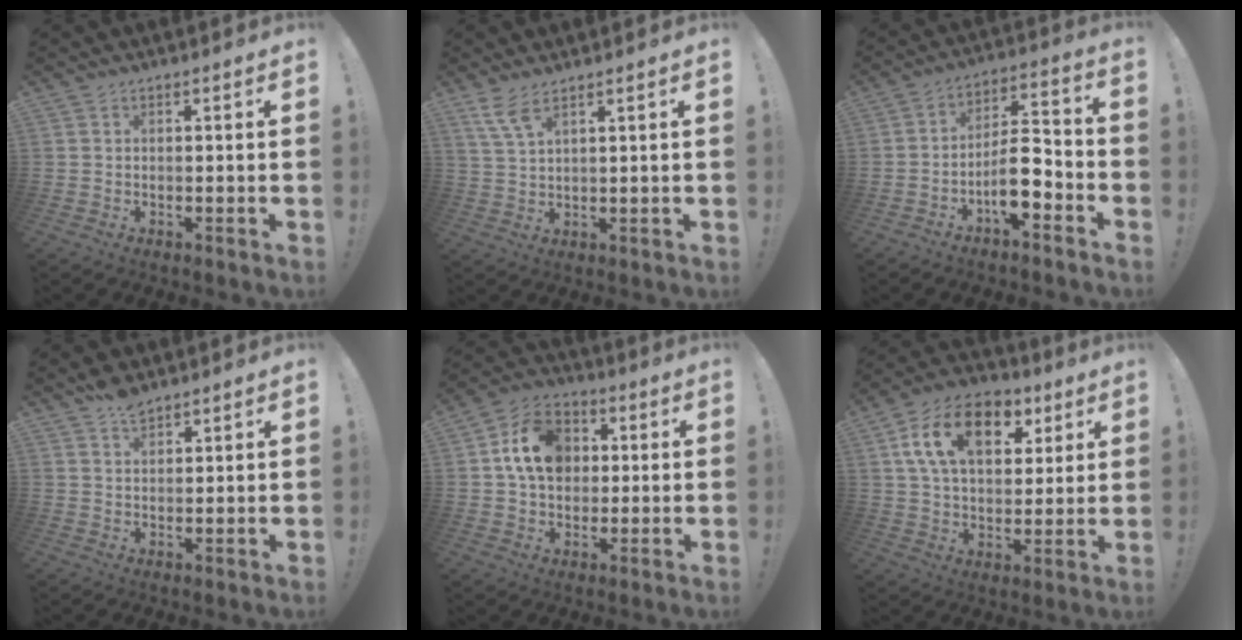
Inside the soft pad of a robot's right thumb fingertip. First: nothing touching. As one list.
[{"total": 5.7, "force": [3.9, 1.2, 4.0], "torque": [-0.083, -0.015, 0.072]}, {"total": 11.3, "force": [-5.4, 4.1, 9.0], "torque": [-0.159, 0.030, -0.087]}, {"total": 4.4, "force": [3.5, 1.8, 1.9], "torque": [-0.028, -0.022, 0.064]}, {"total": 14.8, "force": [3.1, 11.7, 8.5], "torque": [-0.145, 0.012, 0.066]}, {"total": 18.0, "force": [7.4, 11.4, 11.8], "torque": [-0.191, -0.019, 0.135]}]